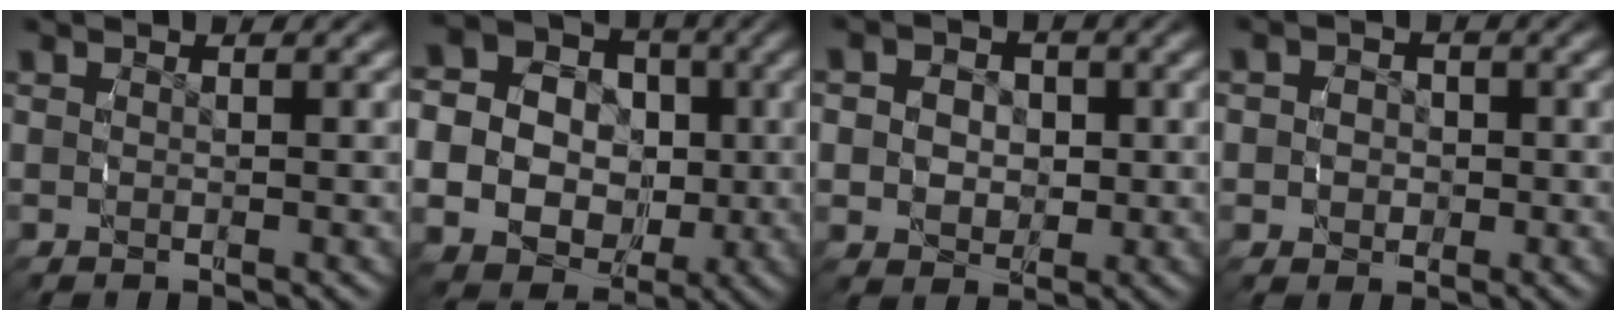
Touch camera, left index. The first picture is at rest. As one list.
[{"total": 18.2, "force": [-1.0, 16.4, 7.8], "torque": [-0.193, -0.050, -0.033]}, {"total": 5.3, "force": [-0.1, 4.7, 2.4], "torque": [-0.043, -0.012, -0.005]}, {"total": 3.7, "force": [-0.3, 3.5, 1.1], "torque": [-0.021, -0.003, -0.011]}]